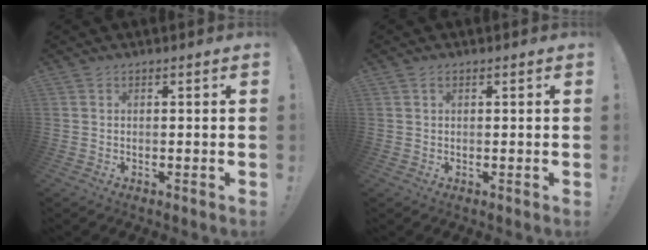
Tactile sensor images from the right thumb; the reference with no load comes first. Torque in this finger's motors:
{"motor_torque": [0.07, -0.05, 0.08, 0.04, 0.01]}